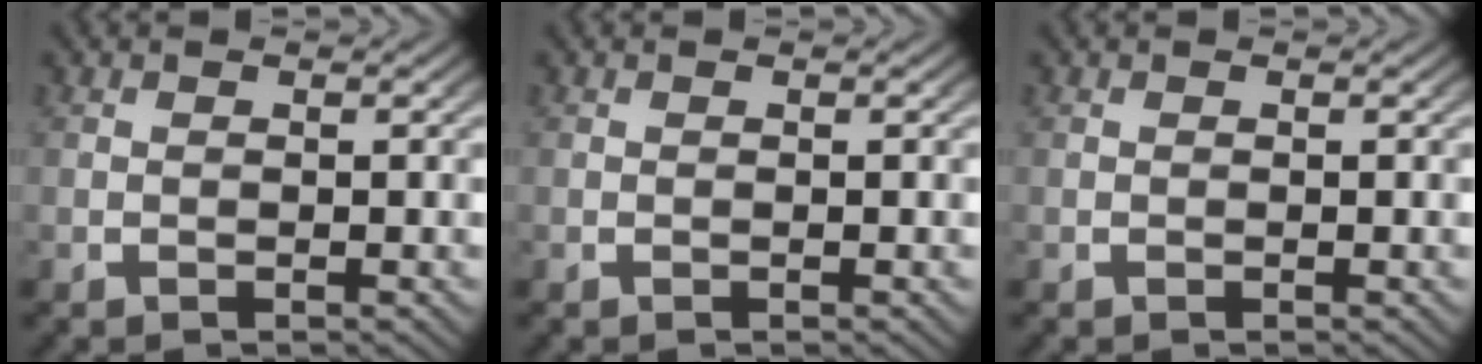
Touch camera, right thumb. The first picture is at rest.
{"total": 0.0}
{"total": 0.0}